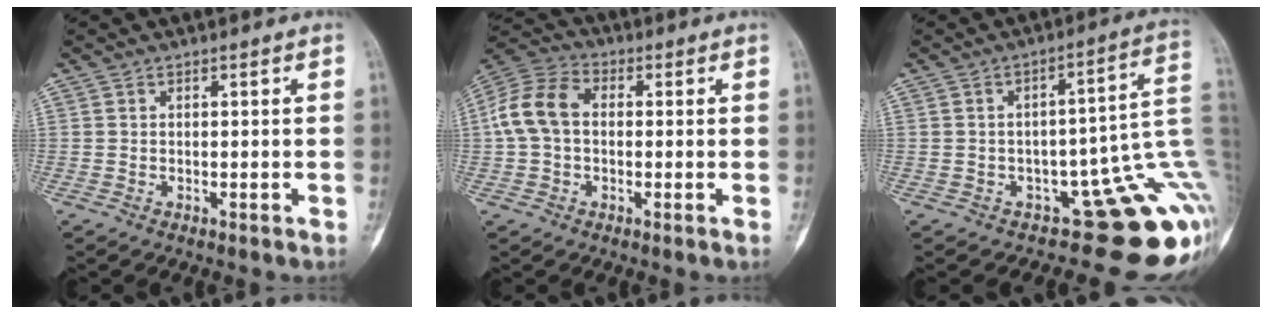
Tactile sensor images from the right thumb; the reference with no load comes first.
{"total": 10.7, "force": [0.5, 7.7, 7.4], "torque": [-0.147, 0.032, -0.002]}
{"total": 16.5, "force": [-5.0, 8.0, 13.6], "torque": [-0.078, 0.074, -0.055]}